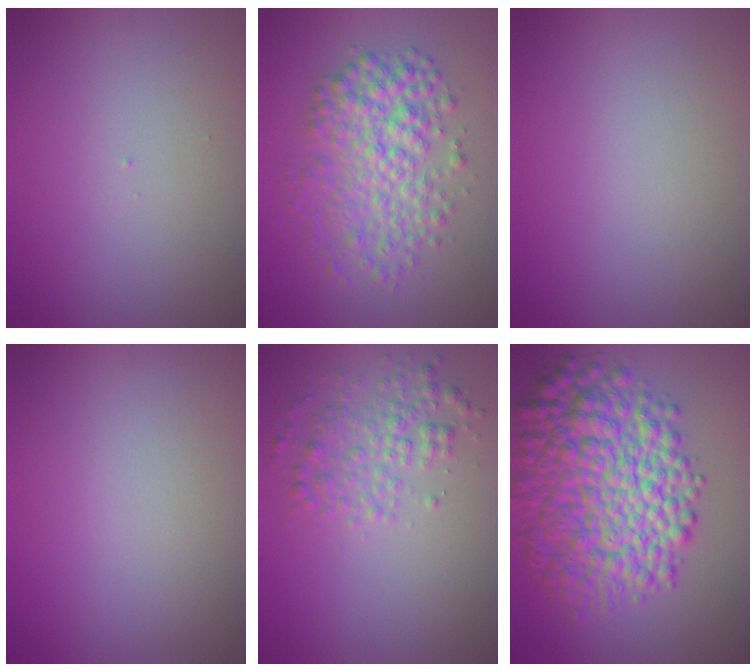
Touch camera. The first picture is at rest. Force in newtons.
{"total": 5.6, "press": 5.6, "slide": 0.1}
{"total": 0.0}
{"total": 0.0}
{"total": 2.9, "press": 2.9, "slide": 0.0}
{"total": 11.3, "press": 11.3, "slide": 0.0}